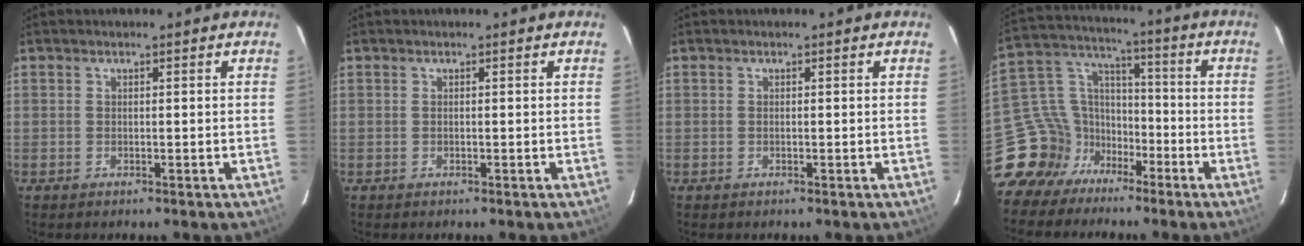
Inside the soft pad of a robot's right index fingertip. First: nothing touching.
{"total": 0.0}
{"total": 0.0}
{"total": 12.3, "force": [-8.5, 8.5, 2.7], "torque": [-0.069, 0.051, -0.156]}